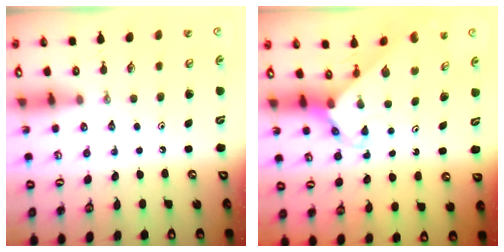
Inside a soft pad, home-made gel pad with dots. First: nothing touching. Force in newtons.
{"total": 2.7, "press": 2.7, "slide": 0.2}